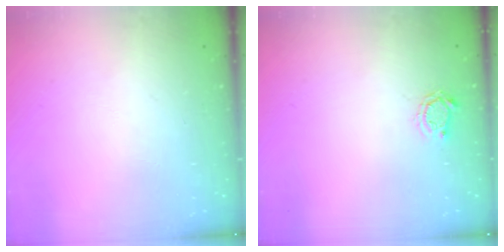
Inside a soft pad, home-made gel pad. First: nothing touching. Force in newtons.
{"total": 3.8, "press": 3.8, "slide": 0.4}